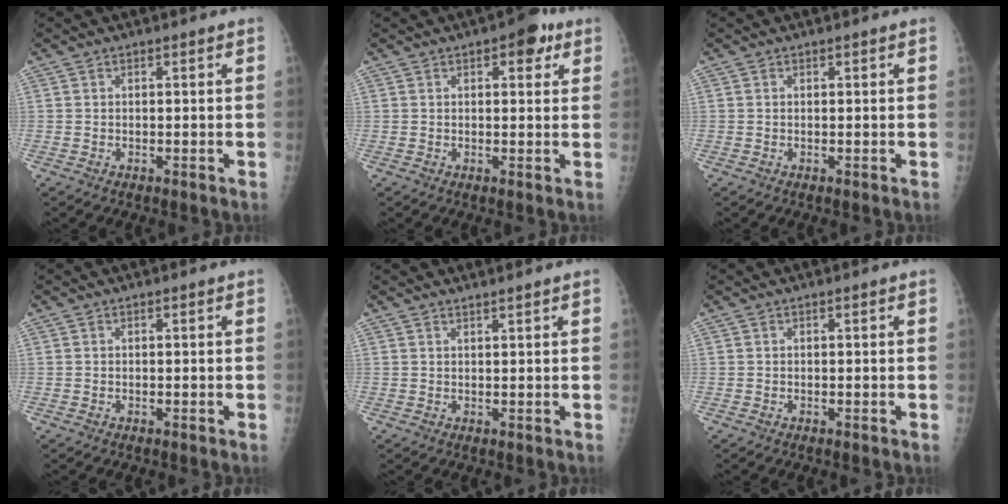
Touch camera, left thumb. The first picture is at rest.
{"total": 5.2, "force": [2.5, 2.6, 3.7], "torque": [-0.025, -0.004, 0.025]}
{"total": 0.0}
{"total": 0.0}
{"total": 1.3, "force": [1.2, -0.2, 0.5], "torque": [-0.006, -0.011, 0.022]}
{"total": 0.0}